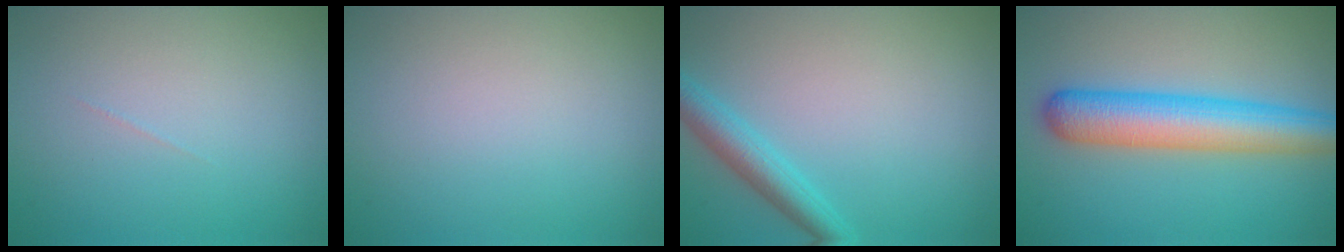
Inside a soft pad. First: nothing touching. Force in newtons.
{"total": 0.0}
{"total": 3.0, "press": 3.0, "slide": 0.2}
{"total": 6.8, "press": 6.8, "slide": 0.2}